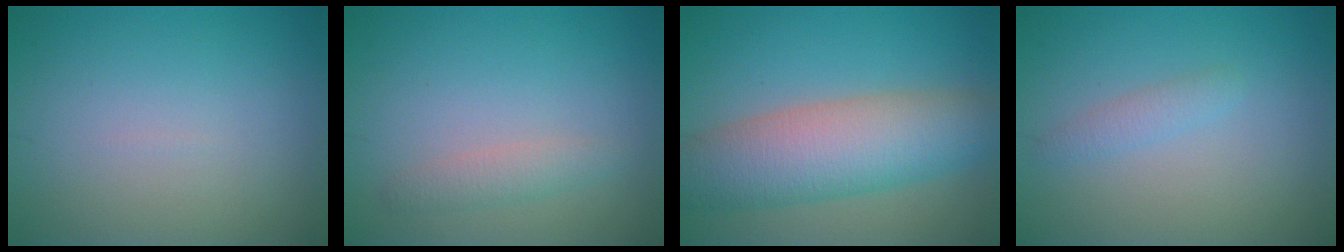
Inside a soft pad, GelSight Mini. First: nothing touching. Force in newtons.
{"total": 1.6, "press": 1.6, "slide": 0.0}
{"total": 8.5, "press": 8.5, "slide": 0.3}
{"total": 1.3, "press": 1.3, "slide": 0.0}